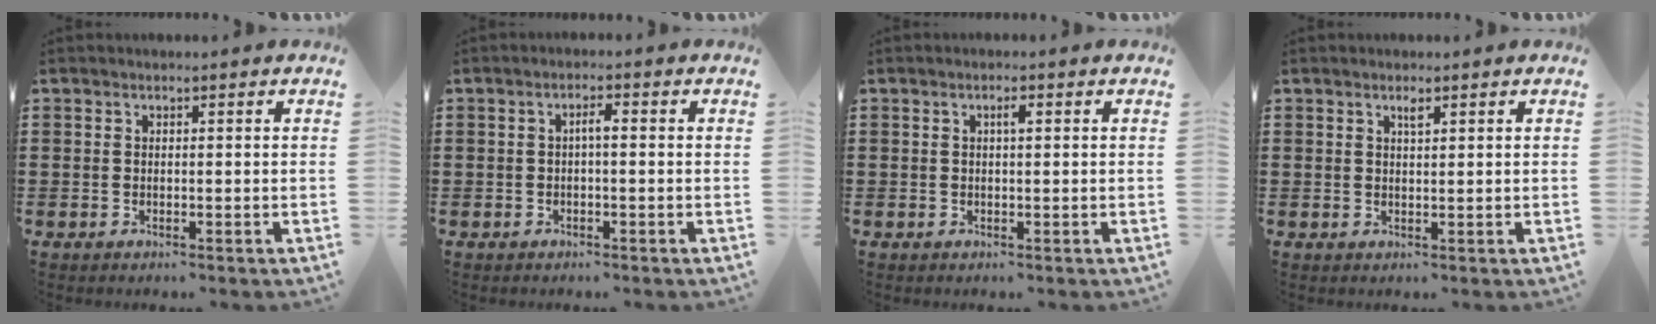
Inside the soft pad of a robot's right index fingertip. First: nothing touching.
{"total": 1.7, "force": [-0.3, 0.3, 1.6], "torque": [-0.031, 0.003, -0.008]}
{"total": 1.3, "force": [0.3, 0.3, 1.2], "torque": [-0.023, 0.003, 0.005]}
{"total": 1.2, "force": [0.7, 0.2, 0.9], "torque": [-0.019, 0.001, 0.012]}